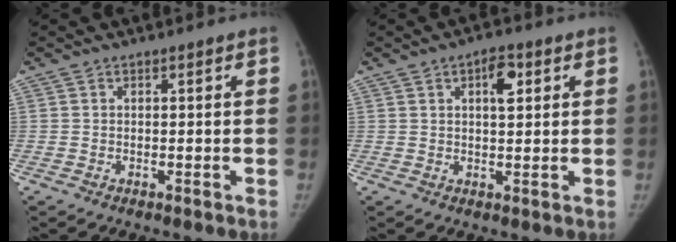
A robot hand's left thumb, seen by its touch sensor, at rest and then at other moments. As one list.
[{"total": 4.8, "force": [1.8, 2.2, 3.8], "torque": [-0.047, -0.001, 0.026]}]